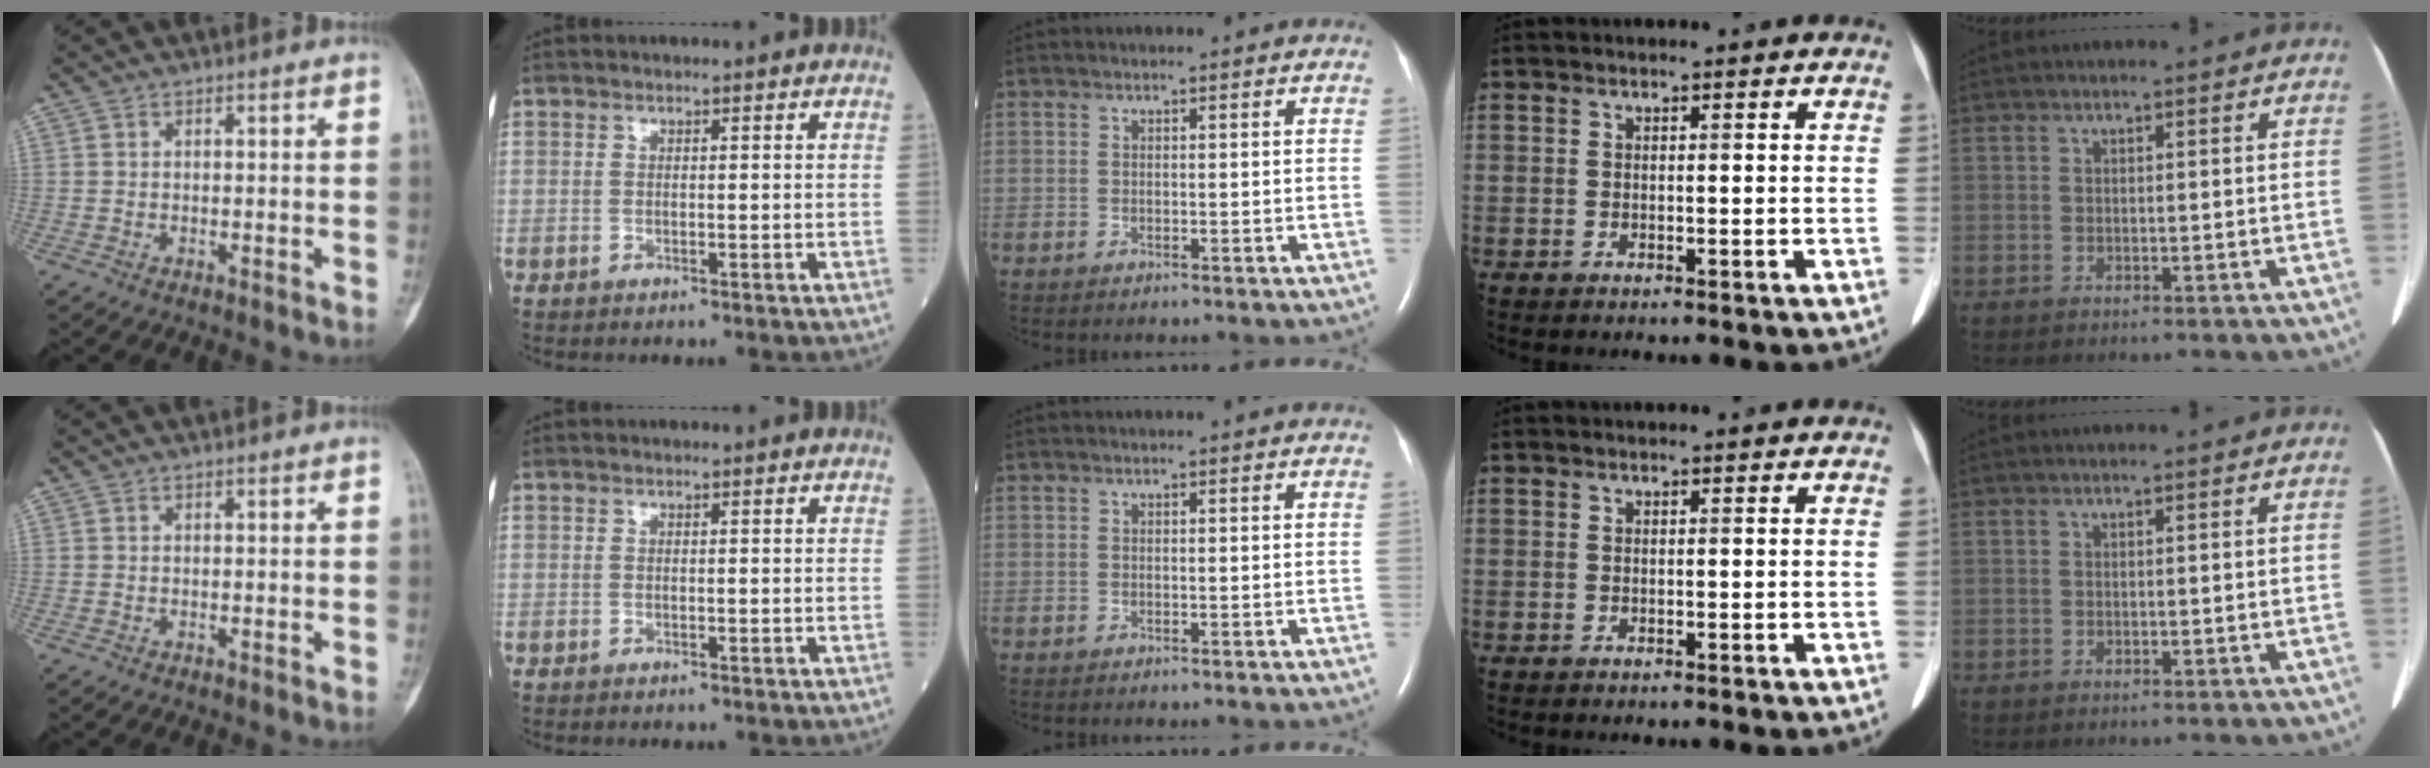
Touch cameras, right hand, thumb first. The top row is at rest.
{}